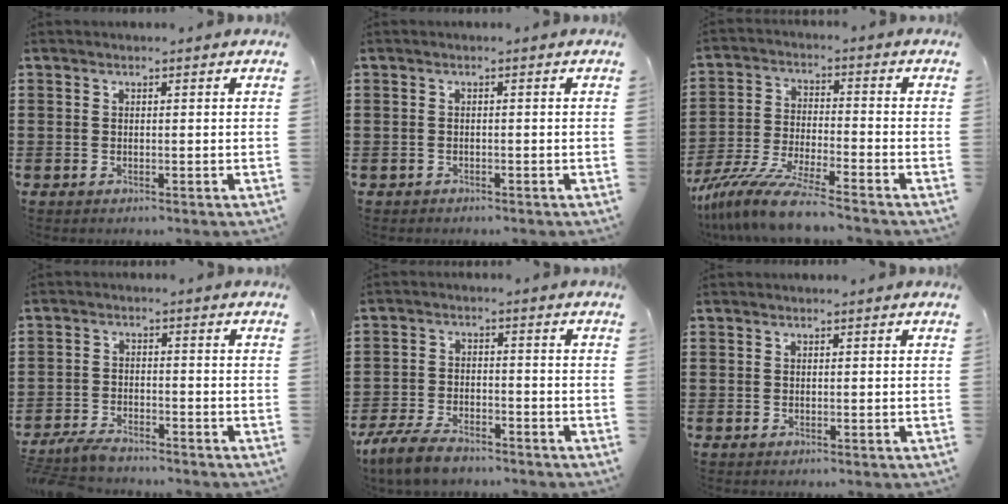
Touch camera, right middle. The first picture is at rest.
{"total": 0.5, "force": [-0.5, 0.1, 0.0], "torque": [-0.002, -0.001, -0.011]}
{"total": 9.6, "force": [-8.4, 0.0, 4.5], "torque": [-0.100, -0.004, -0.166]}
{"total": 3.7, "force": [-3.6, 0.7, 0.8], "torque": [-0.030, 0.000, -0.078]}
{"total": 6.0, "force": [-4.9, 1.8, 2.9], "torque": [-0.075, -0.002, -0.097]}
{"total": 0.0}